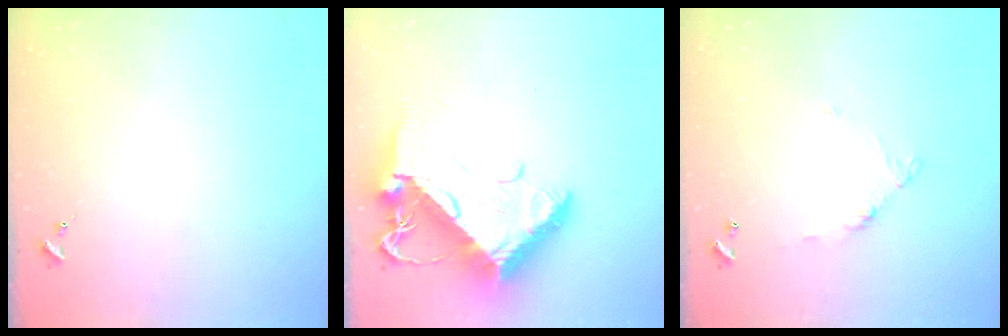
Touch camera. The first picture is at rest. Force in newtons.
{"total": 16.5, "press": 16.4, "slide": 1.8}
{"total": 6.2, "press": 6.2, "slide": 0.4}